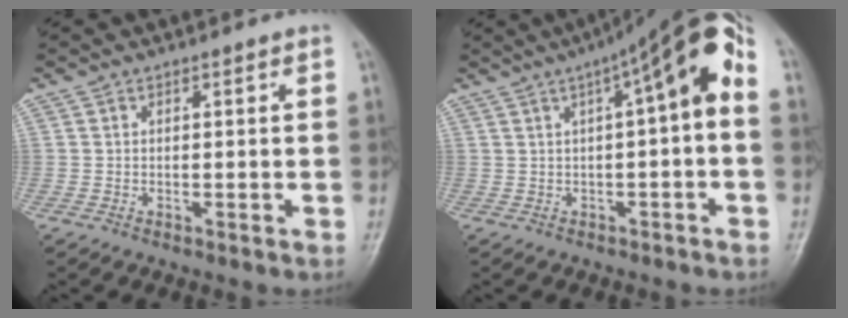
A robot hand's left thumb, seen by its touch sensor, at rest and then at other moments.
{"total": 12.3, "force": [2.2, 3.2, 11.7], "torque": [-0.163, 0.048, 0.023]}